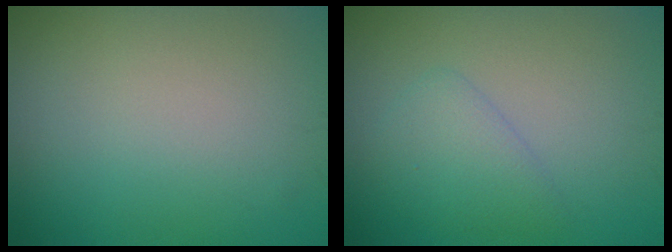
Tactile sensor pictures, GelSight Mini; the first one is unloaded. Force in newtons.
{"total": 2.5, "press": 2.4, "slide": 0.2}